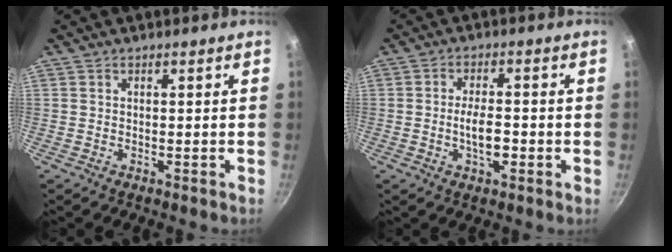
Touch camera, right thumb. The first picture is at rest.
{"total": 5.7, "force": [-1.3, 2.4, 5.0], "torque": [-0.076, 0.014, -0.022]}